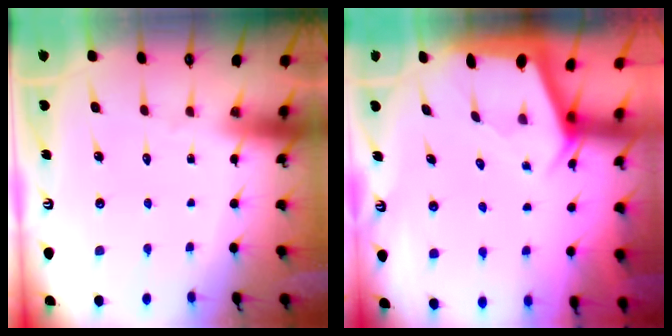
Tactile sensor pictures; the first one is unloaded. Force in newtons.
{"total": 2.1, "press": 2.1, "slide": 0.3}